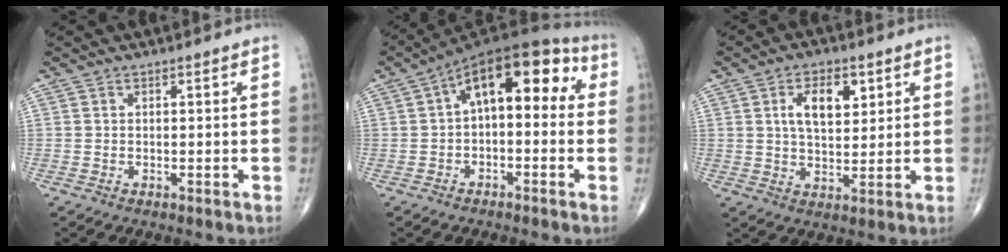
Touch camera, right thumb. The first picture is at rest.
{"total": 14.2, "force": [2.1, 7.4, 12.0], "torque": [-0.146, 0.048, 0.017]}
{"total": 8.4, "force": [2.9, 4.5, 6.5], "torque": [-0.085, -0.010, 0.051]}